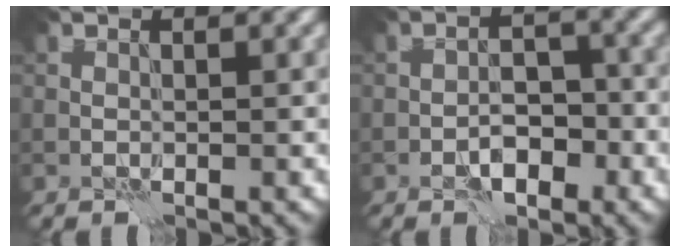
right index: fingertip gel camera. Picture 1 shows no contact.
{"total": 3.4, "force": [-1.9, 1.6, 2.3], "torque": [-0.030, 0.008, -0.033]}